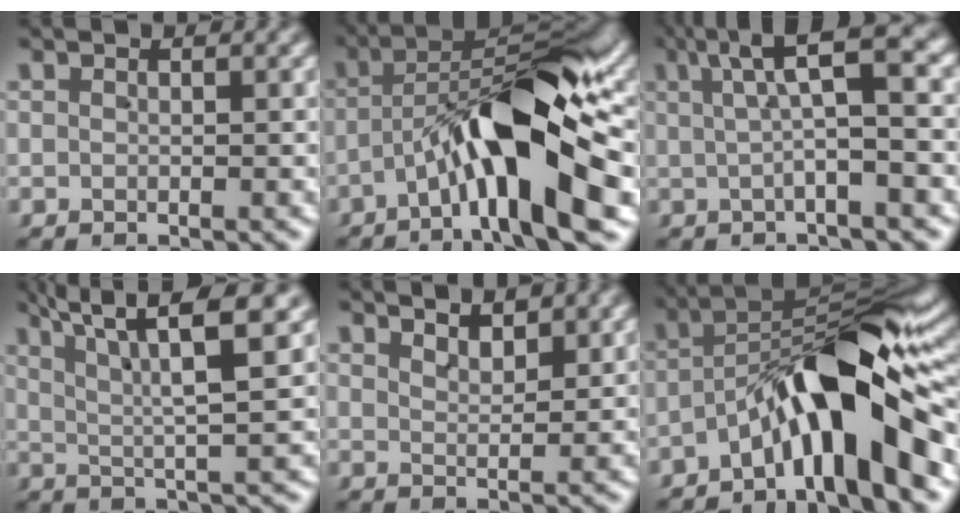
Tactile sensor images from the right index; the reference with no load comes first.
{"total": 10.8, "force": [-2.3, 3.0, 10.1], "torque": [-0.153, 0.000, -0.036]}
{"total": 5.6, "force": [2.0, 0.4, 5.2], "torque": [-0.067, 0.024, 0.025]}
{"total": 6.2, "force": [3.9, 0.6, 4.8], "torque": [-0.075, 0.006, 0.061]}
{"total": 2.6, "force": [2.5, 0.0, 0.7], "torque": [-0.008, -0.006, 0.046]}
{"total": 10.8, "force": [-2.2, 3.3, 10.0], "torque": [-0.152, 0.004, -0.031]}